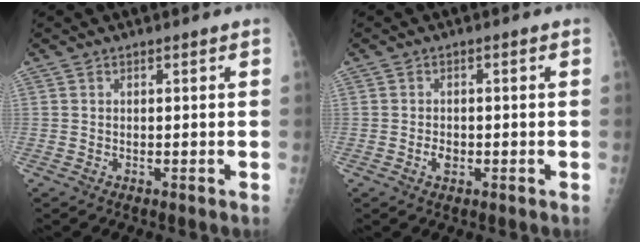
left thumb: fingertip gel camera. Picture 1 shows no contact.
{"total": 2.1, "force": [-0.7, 1.4, 1.4], "torque": [-0.018, 0.003, -0.012]}